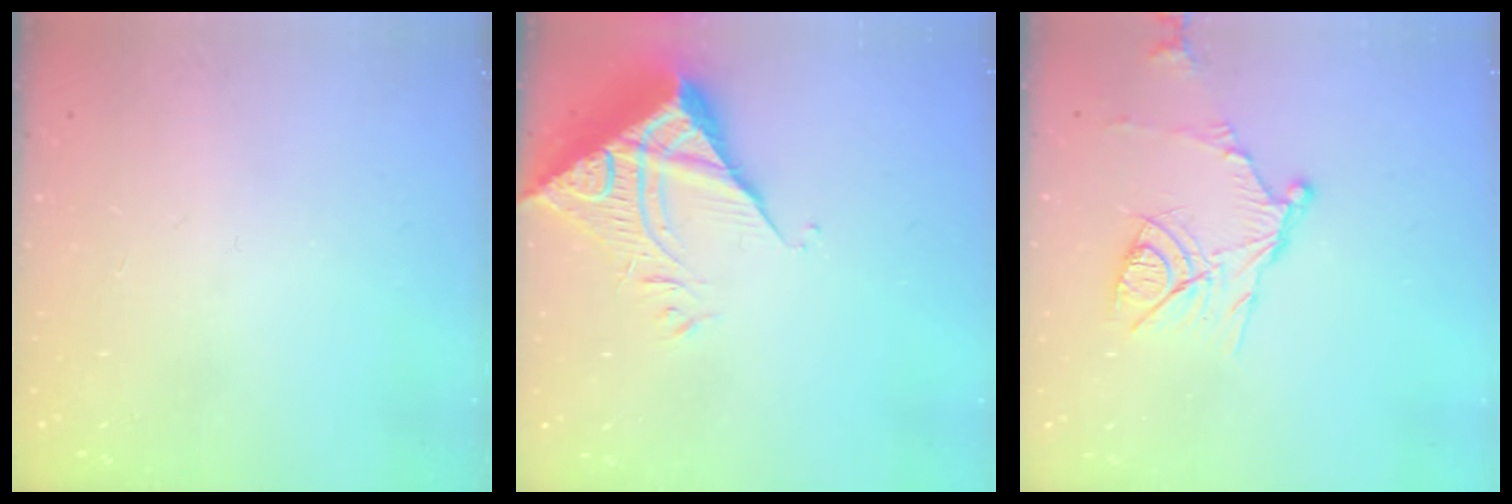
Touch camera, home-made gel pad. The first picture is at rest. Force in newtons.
{"total": 9.0, "press": 8.9, "slide": 0.8}
{"total": 12.8, "press": 12.8, "slide": 0.8}